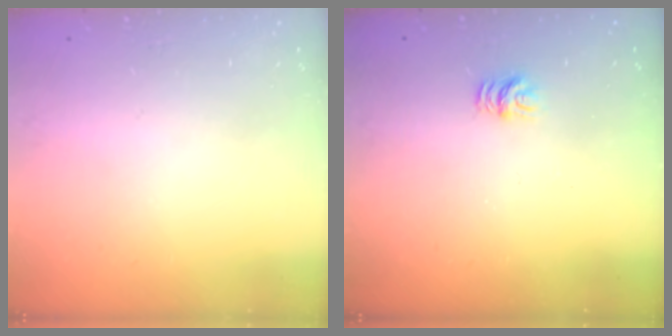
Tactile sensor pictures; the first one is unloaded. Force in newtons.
{"total": 5.3, "press": 5.3, "slide": 0.3}